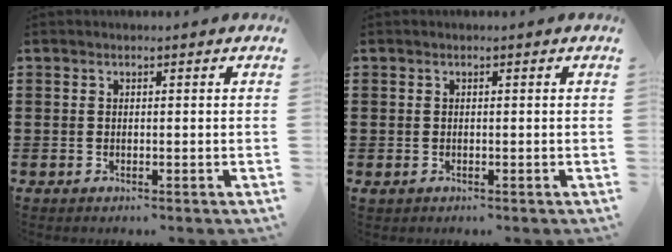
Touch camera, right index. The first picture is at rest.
{"total": 0.0}